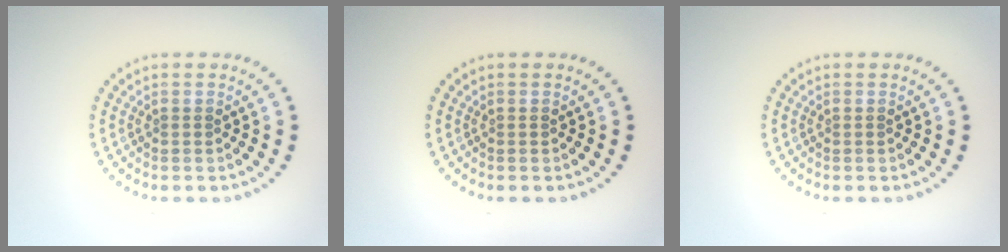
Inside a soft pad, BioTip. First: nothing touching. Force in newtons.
{"total": 0.0}
{"total": 0.0}